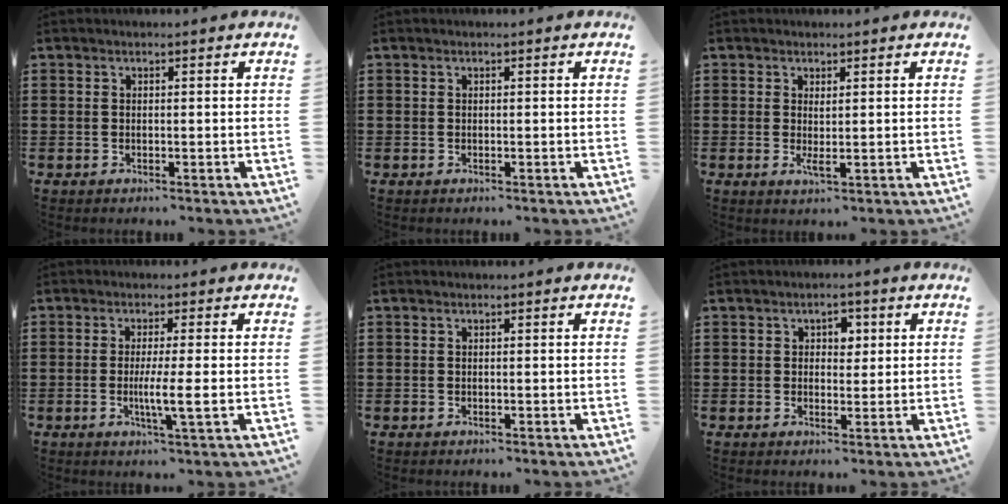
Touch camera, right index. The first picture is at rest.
{"total": 0.0}
{"total": 1.5, "force": [0.4, 0.2, 1.4], "torque": [-0.028, -0.004, 0.009]}
{"total": 4.6, "force": [-0.7, -0.2, 4.5], "torque": [-0.080, -0.012, -0.015]}
{"total": 0.0}
{"total": 2.4, "force": [0.8, 1.8, 1.5], "torque": [-0.027, 0.008, 0.010]}